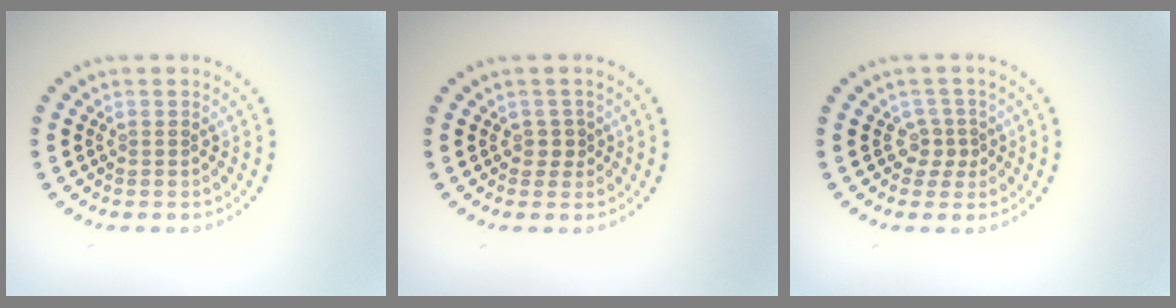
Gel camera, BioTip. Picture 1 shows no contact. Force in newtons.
{"total": 1.2, "press": 0.9, "slide": 0.7}
{"total": 1.7, "press": 1.2, "slide": 1.3}